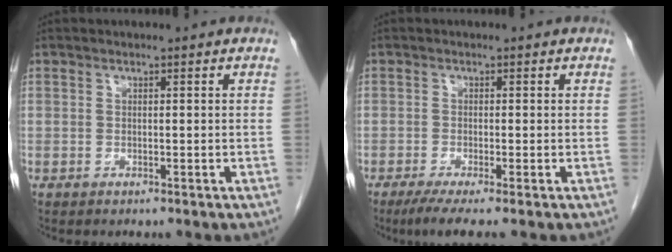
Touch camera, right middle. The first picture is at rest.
{"total": 4.0, "force": [-2.7, -0.1, 3.0], "torque": [-0.056, -0.016, -0.049]}